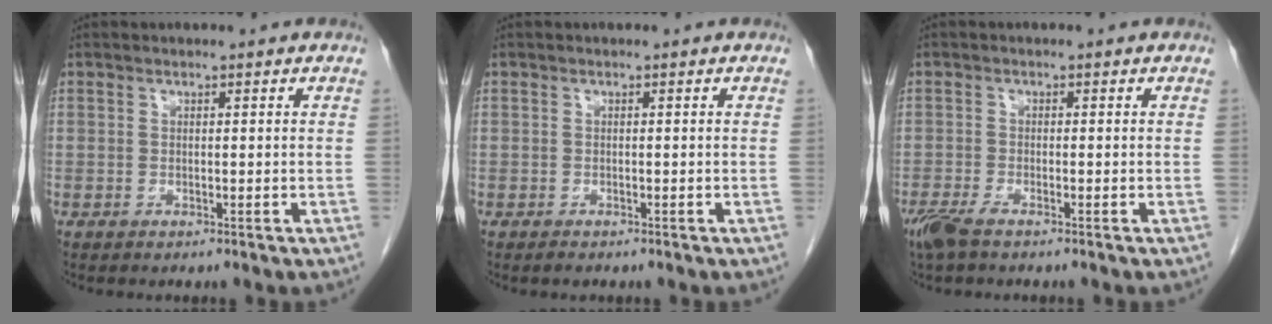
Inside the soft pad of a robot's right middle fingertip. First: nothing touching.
{"total": 0.6, "force": [-0.5, 0.2, 0.2], "torque": [-0.009, -0.002, -0.007]}
{"total": 3.4, "force": [-2.5, 0.6, 2.2], "torque": [-0.051, -0.009, -0.049]}